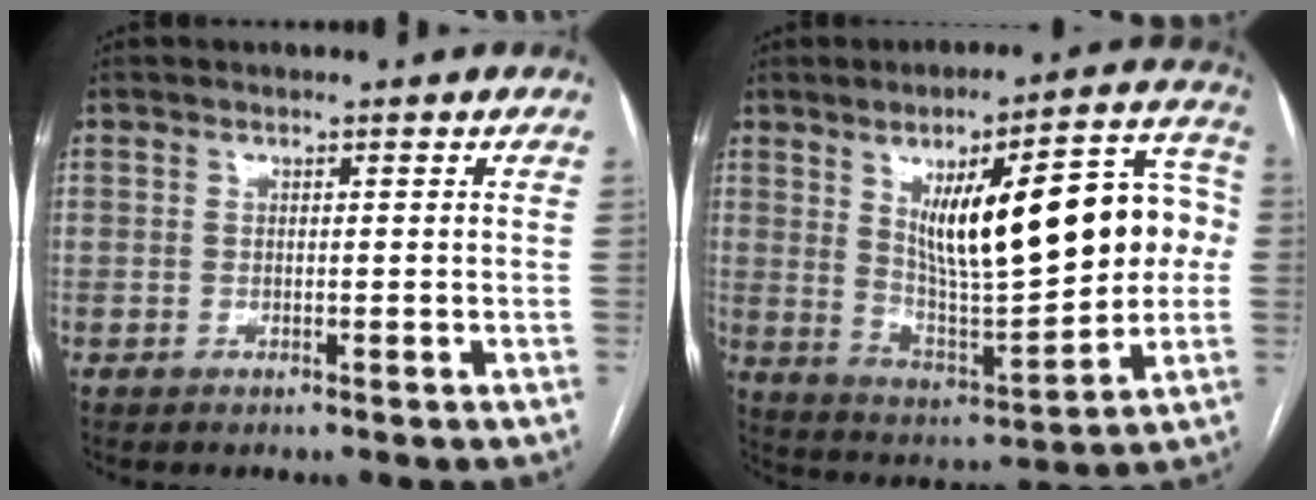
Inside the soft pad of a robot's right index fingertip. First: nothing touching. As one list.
[{"total": 22.3, "force": [3.7, 6.0, 21.1], "torque": [-0.312, 0.026, 0.065]}]